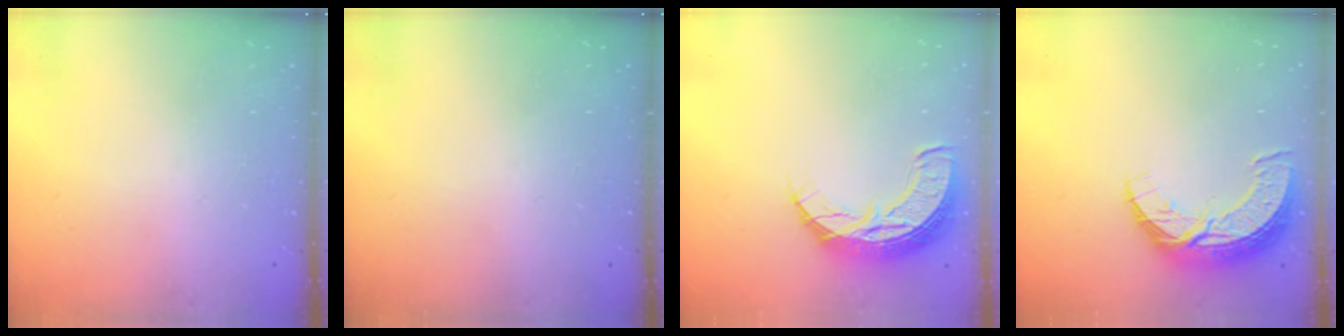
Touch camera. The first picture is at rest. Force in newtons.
{"total": 0.0}
{"total": 11.5, "press": 11.5, "slide": 0.9}
{"total": 9.7, "press": 9.7, "slide": 0.7}